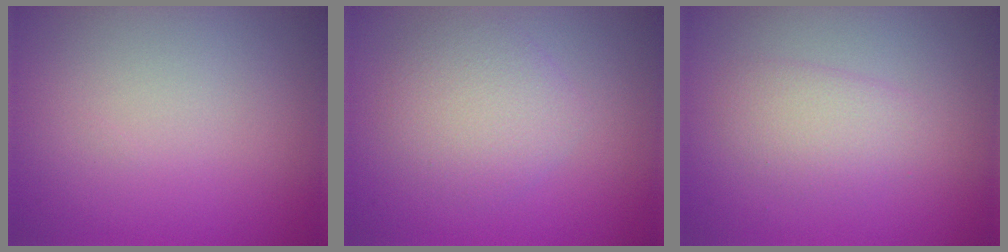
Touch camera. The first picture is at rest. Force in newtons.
{"total": 3.0, "press": 3.0, "slide": 0.1}
{"total": 2.1, "press": 2.1, "slide": 0.1}